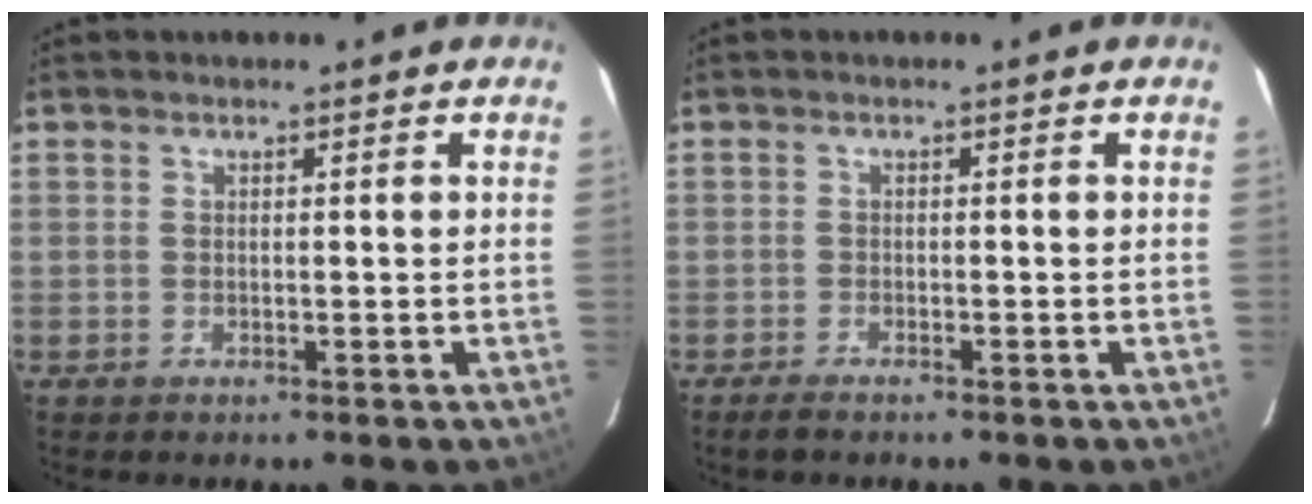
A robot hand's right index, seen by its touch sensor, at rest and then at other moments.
{"total": 2.3, "force": [-1.9, 0.4, 1.2], "torque": [-0.035, -0.005, -0.035]}